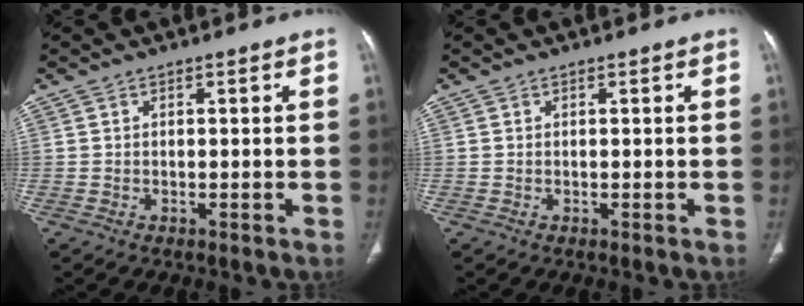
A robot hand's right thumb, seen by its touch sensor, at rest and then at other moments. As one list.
[{"total": 0.0}]